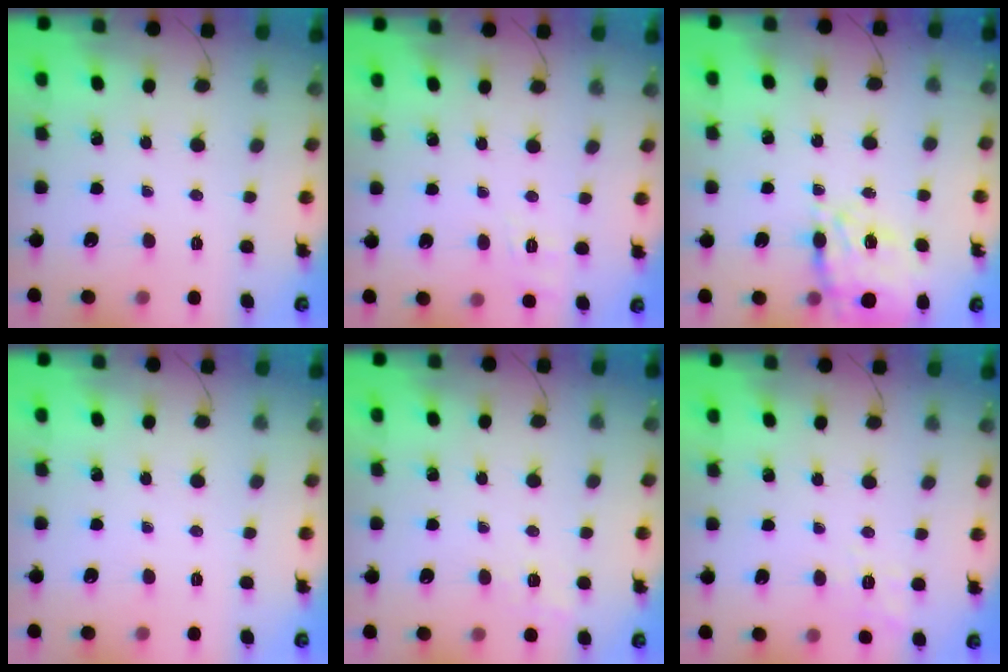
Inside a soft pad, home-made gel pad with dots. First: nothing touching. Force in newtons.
{"total": 2.2, "press": 0.7, "slide": 2.1}
{"total": 12.8, "press": 12.0, "slide": 4.6}
{"total": 0.0}
{"total": 1.7, "press": 1.0, "slide": 1.3}
{"total": 4.8, "press": 4.3, "slide": 2.0}